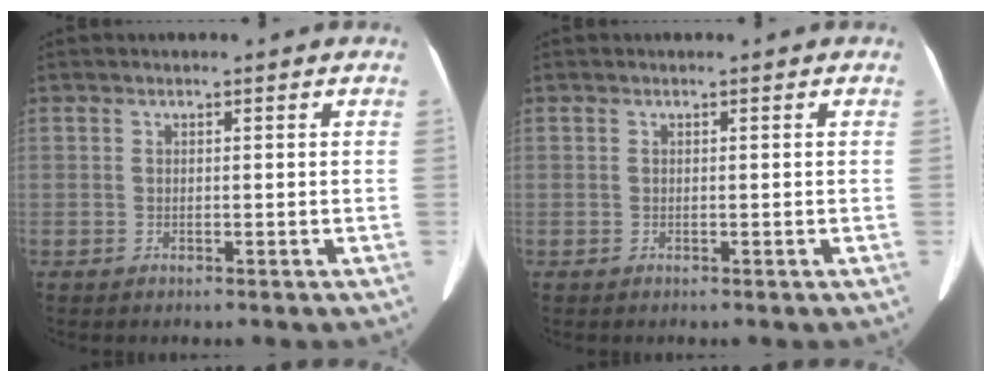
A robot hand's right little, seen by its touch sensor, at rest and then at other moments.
{"total": 0.0}